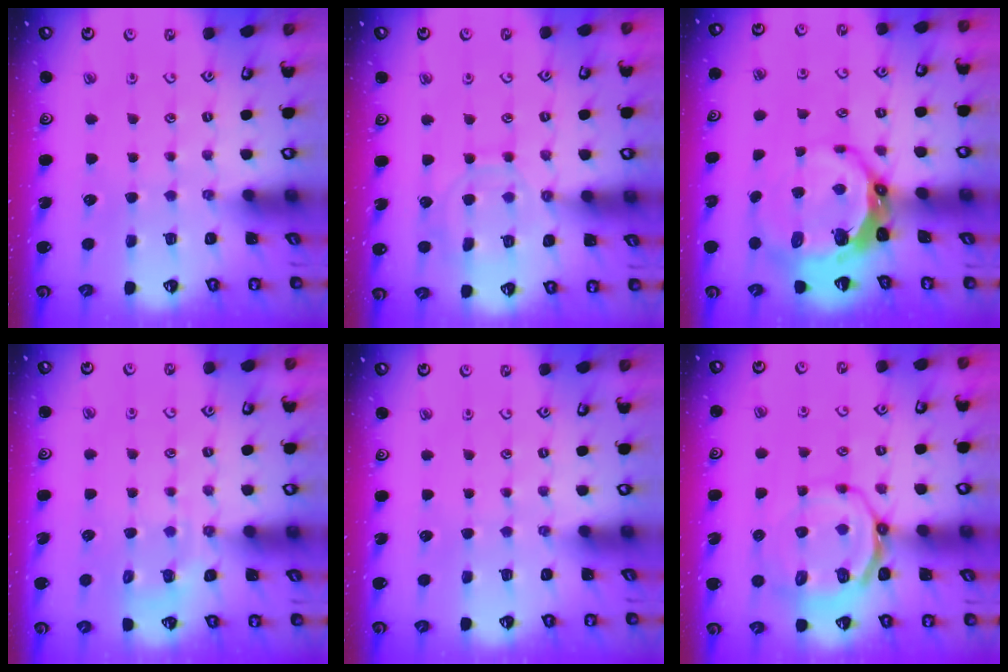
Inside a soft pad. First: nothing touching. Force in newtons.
{"total": 10.8, "press": 10.7, "slide": 1.0}
{"total": 10.9, "press": 9.7, "slide": 5.0}
{"total": 5.9, "press": 5.8, "slide": 1.1}
{"total": 0.0}
{"total": 11.1, "press": 10.7, "slide": 3.0}